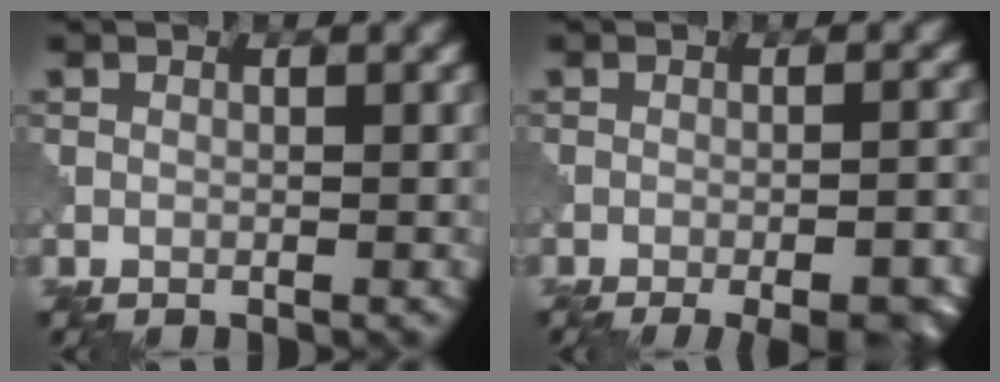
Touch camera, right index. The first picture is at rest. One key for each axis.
{"total": 8.3, "fx": -5.5, "fy": 2.9, "fz": 5.5, "tx": -0.049, "ty": 0.001, "tz": -0.047}